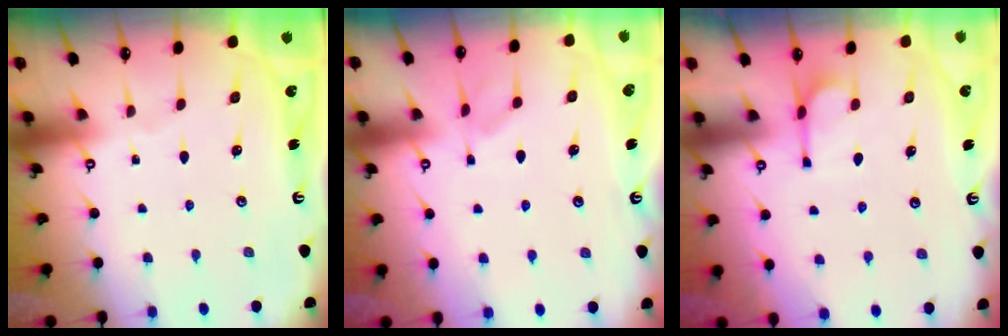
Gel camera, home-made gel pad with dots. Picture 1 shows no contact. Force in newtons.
{"total": 1.7, "press": 1.5, "slide": 0.7}
{"total": 2.2, "press": 1.8, "slide": 1.2}